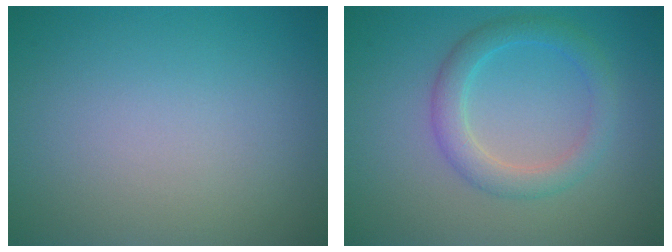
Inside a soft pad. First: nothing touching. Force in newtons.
{"total": 3.1, "press": 3.1, "slide": 0.2}